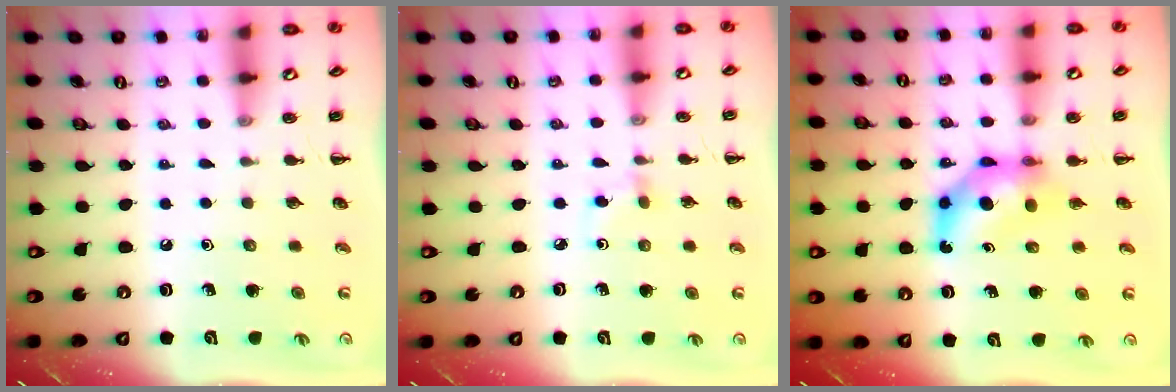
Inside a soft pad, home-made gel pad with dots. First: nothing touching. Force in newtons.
{"total": 2.7, "press": 2.4, "slide": 1.2}
{"total": 7.0, "press": 6.8, "slide": 1.4}